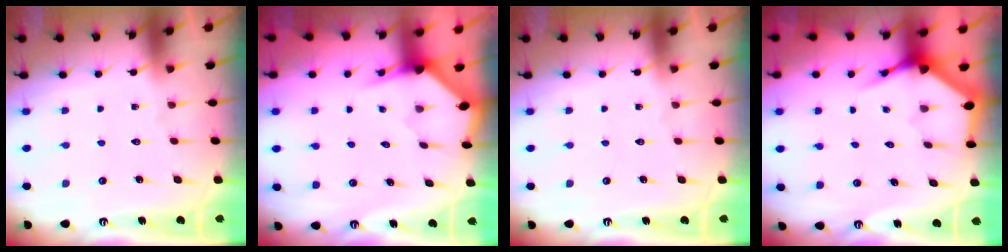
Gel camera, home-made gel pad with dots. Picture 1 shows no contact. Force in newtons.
{"total": 2.7, "press": 2.7, "slide": 0.2}
{"total": 0.0}
{"total": 3.7, "press": 3.7, "slide": 0.4}